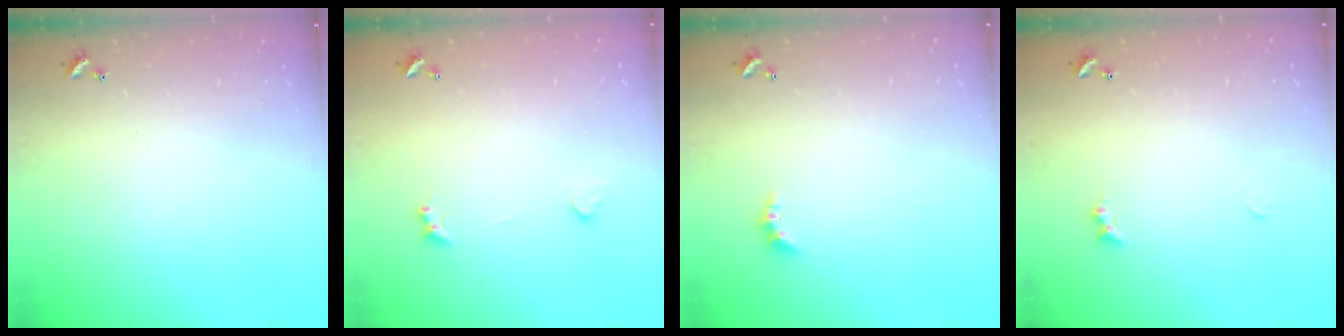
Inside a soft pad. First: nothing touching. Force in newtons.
{"total": 1.4, "press": 1.1, "slide": 0.9}
{"total": 2.3, "press": 2.2, "slide": 0.7}
{"total": 1.4, "press": 1.3, "slide": 0.5}